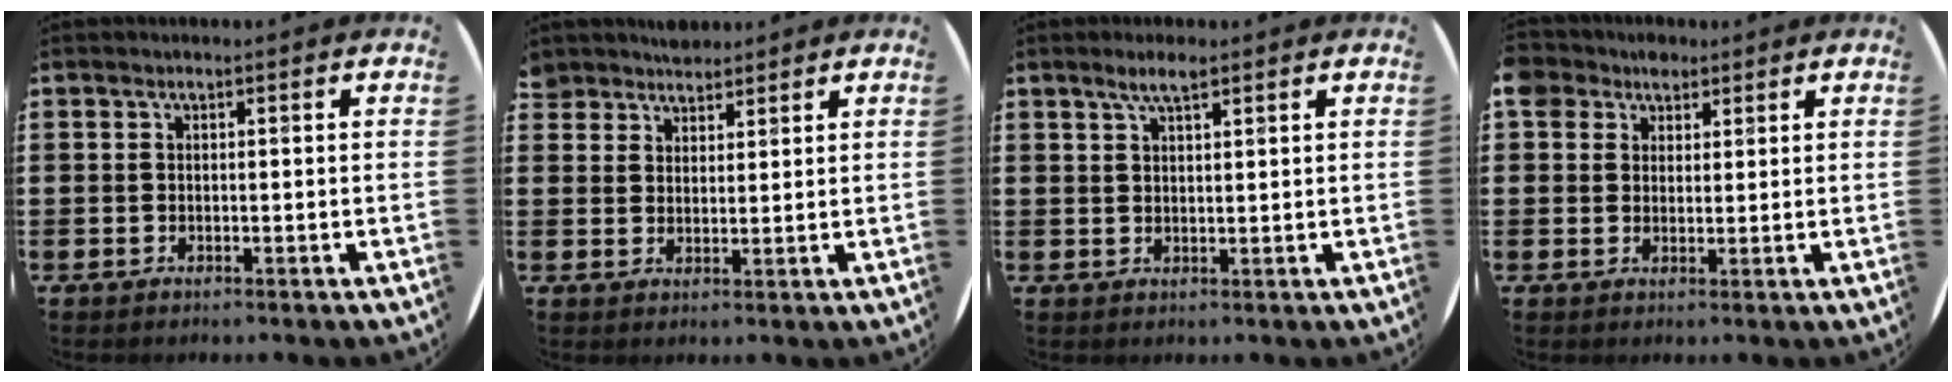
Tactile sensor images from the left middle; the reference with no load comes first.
{"total": 3.4, "force": [3.2, 1.0, -0.4], "torque": [-0.002, -0.003, 0.064]}
{"total": 3.2, "force": [2.3, 0.7, 2.1], "torque": [-0.036, 0.002, 0.039]}
{"total": 4.3, "force": [3.2, 2.8, 0.8], "torque": [-0.013, 0.004, 0.058]}